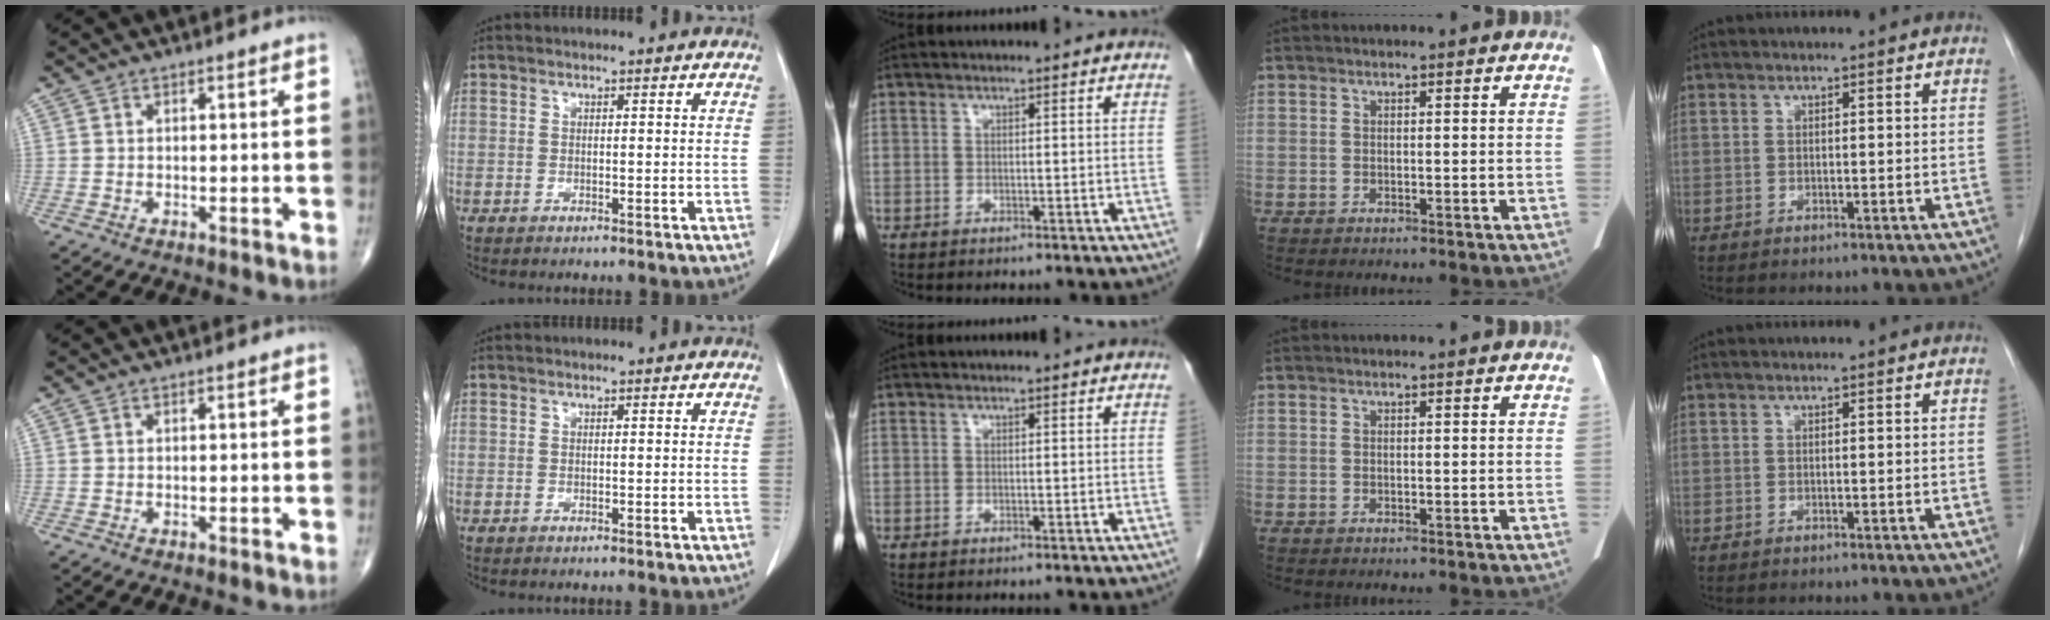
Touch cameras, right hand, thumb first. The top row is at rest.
{}